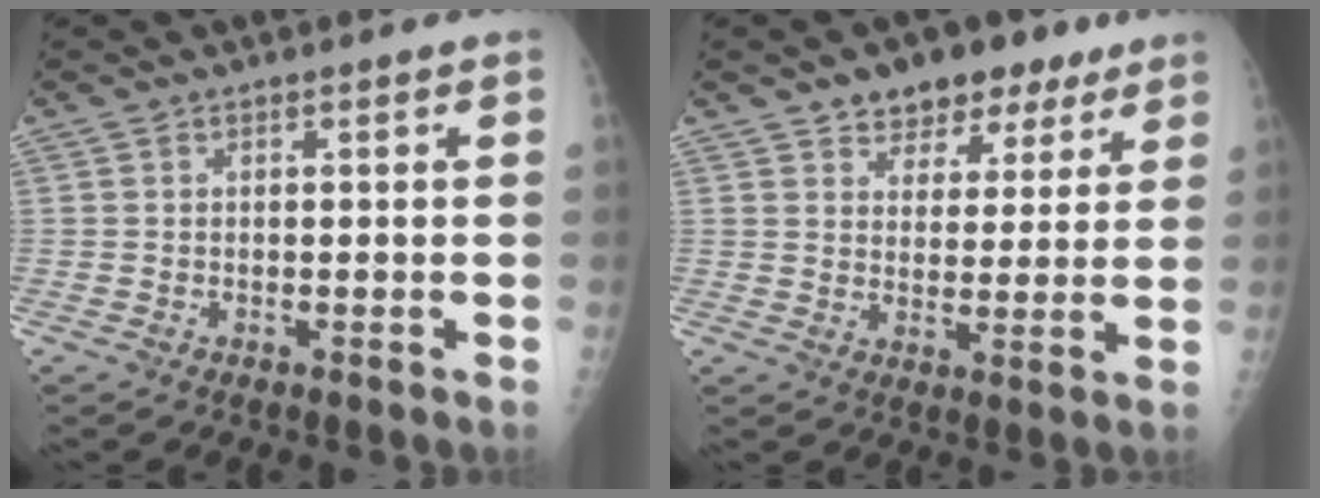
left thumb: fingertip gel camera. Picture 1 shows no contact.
{"total": 10.1, "force": [6.7, 6.4, 4.0], "torque": [-0.007, -0.024, 0.099]}